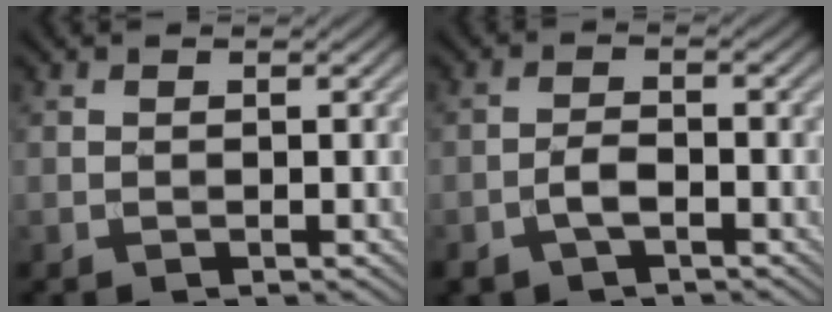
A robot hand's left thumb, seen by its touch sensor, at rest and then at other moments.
{"total": 3.2, "force": [-1.8, 1.5, 2.2], "torque": [-0.046, 0.002, -0.040]}